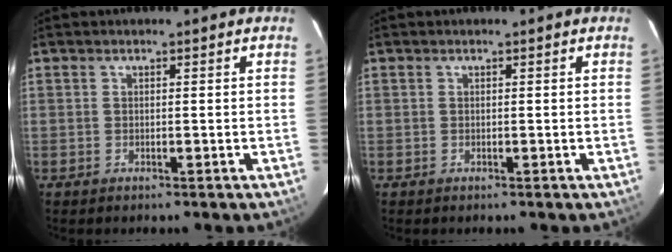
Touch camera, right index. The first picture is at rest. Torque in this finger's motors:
{"motor_torque": [0.00, 0.00, 0.00, 0.00]}